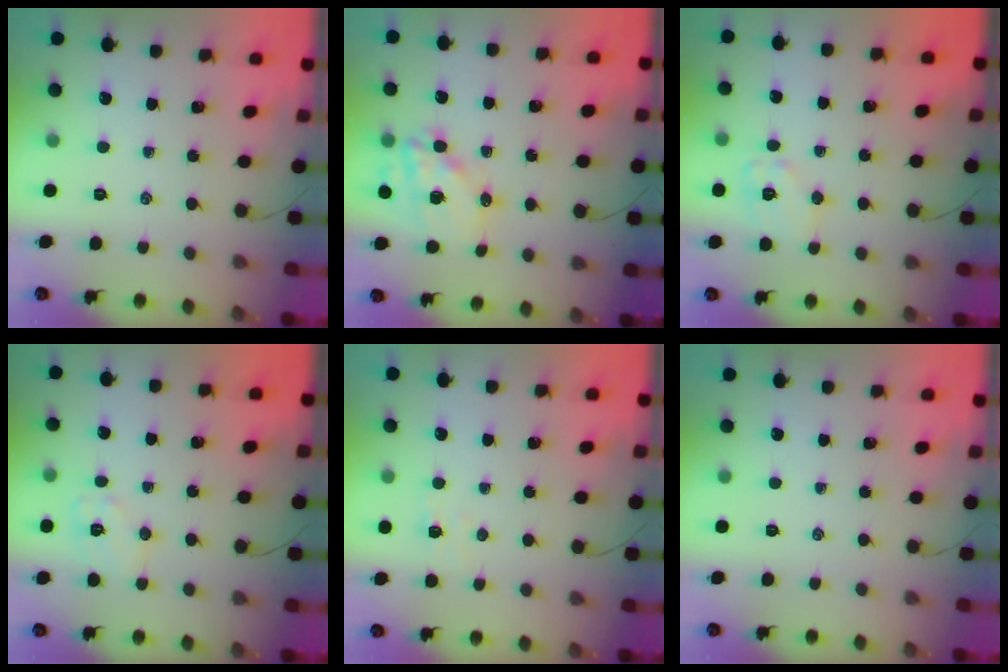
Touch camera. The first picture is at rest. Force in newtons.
{"total": 14.2, "press": 13.8, "slide": 3.3}
{"total": 9.0, "press": 8.9, "slide": 1.0}
{"total": 7.6, "press": 7.5, "slide": 1.0}
{"total": 2.9, "press": 2.8, "slide": 0.8}
{"total": 0.0}